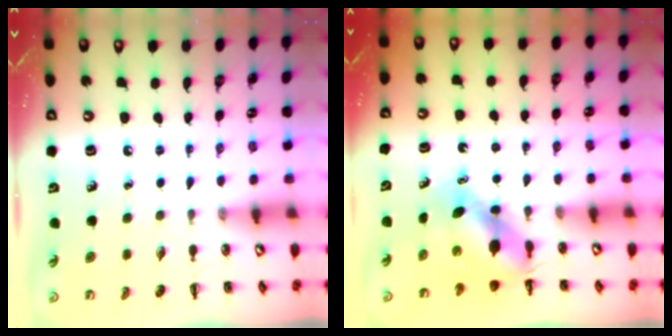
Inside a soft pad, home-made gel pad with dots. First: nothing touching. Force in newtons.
{"total": 6.1, "press": 6.0, "slide": 1.1}